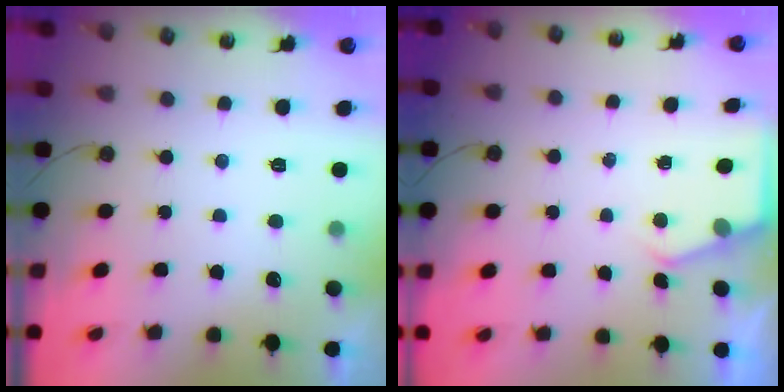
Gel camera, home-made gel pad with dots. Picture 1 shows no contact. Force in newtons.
{"total": 2.9, "press": 2.9, "slide": 0.5}